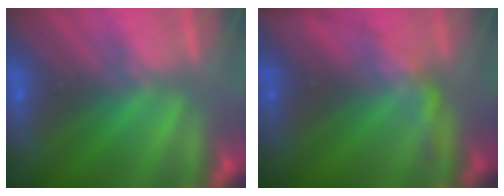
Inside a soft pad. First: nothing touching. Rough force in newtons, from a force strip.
{"total": 2.4}